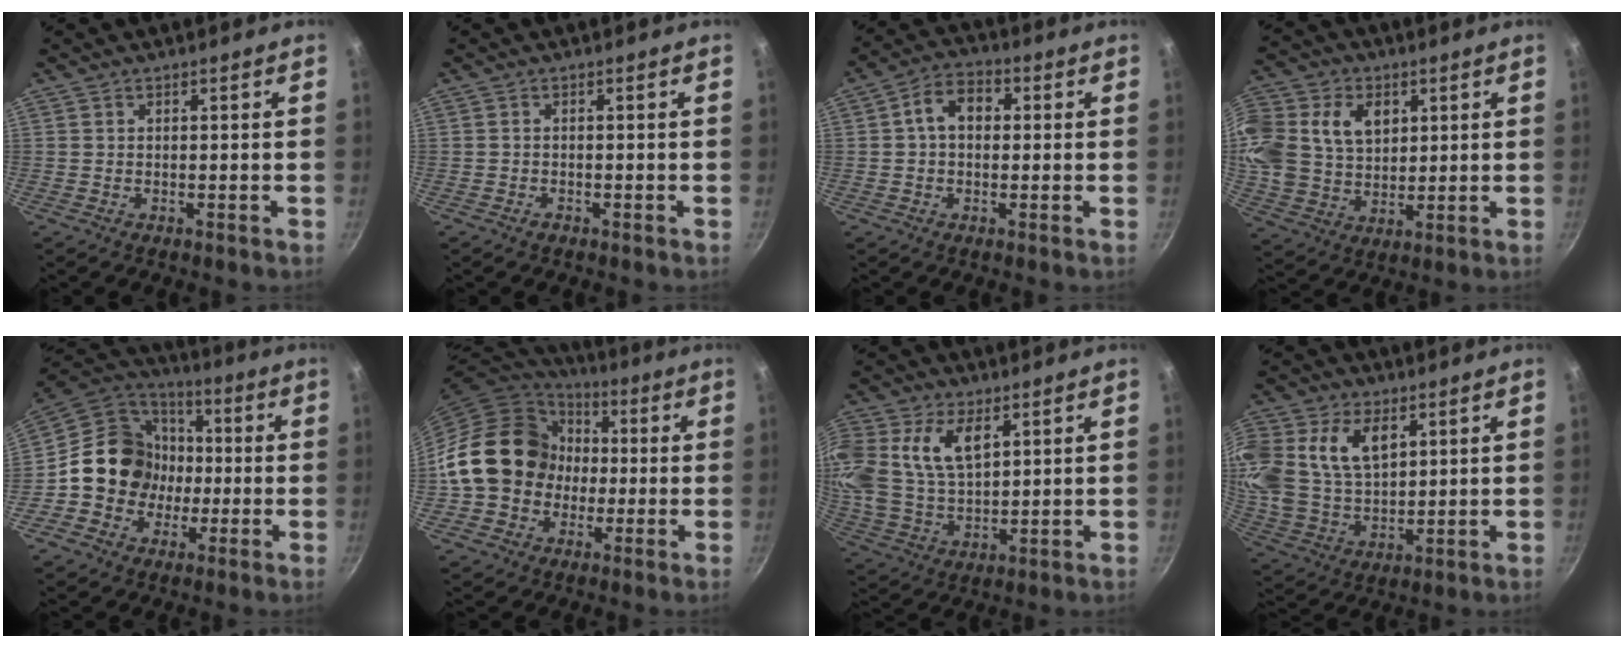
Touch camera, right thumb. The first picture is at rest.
{"total": 0.9, "force": [-0.6, 0.5, 0.3], "torque": [-0.010, 0.005, -0.013]}
{"total": 7.3, "force": [0.9, 5.2, 5.0], "torque": [-0.060, 0.019, 0.002]}
{"total": 22.6, "force": [6.8, 17.2, 13.1], "torque": [-0.307, 0.031, 0.127]}
{"total": 16.7, "force": [-1.4, 14.8, 7.5], "torque": [-0.093, 0.038, -0.032]}
{"total": 17.7, "force": [-0.3, 15.4, 8.9], "torque": [-0.125, 0.039, -0.008]}
{"total": 16.8, "force": [6.1, 10.6, 11.5], "torque": [-0.244, -0.008, 0.120]}
{"total": 18.7, "force": [6.5, 12.6, 12.2], "torque": [-0.257, -0.006, 0.129]}